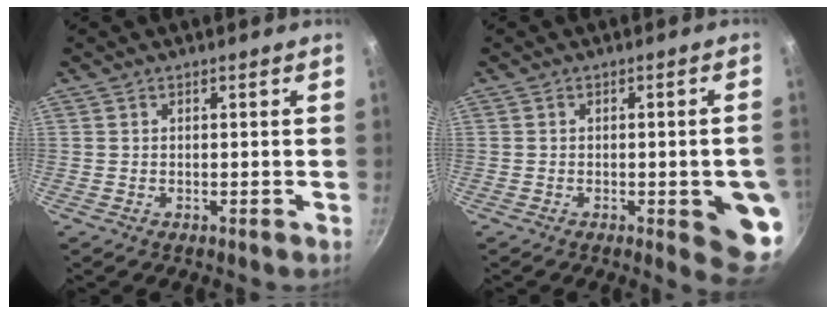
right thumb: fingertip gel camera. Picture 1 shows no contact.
{"total": 9.1, "force": [-2.1, 2.7, 8.4], "torque": [-0.072, 0.007, -0.023]}